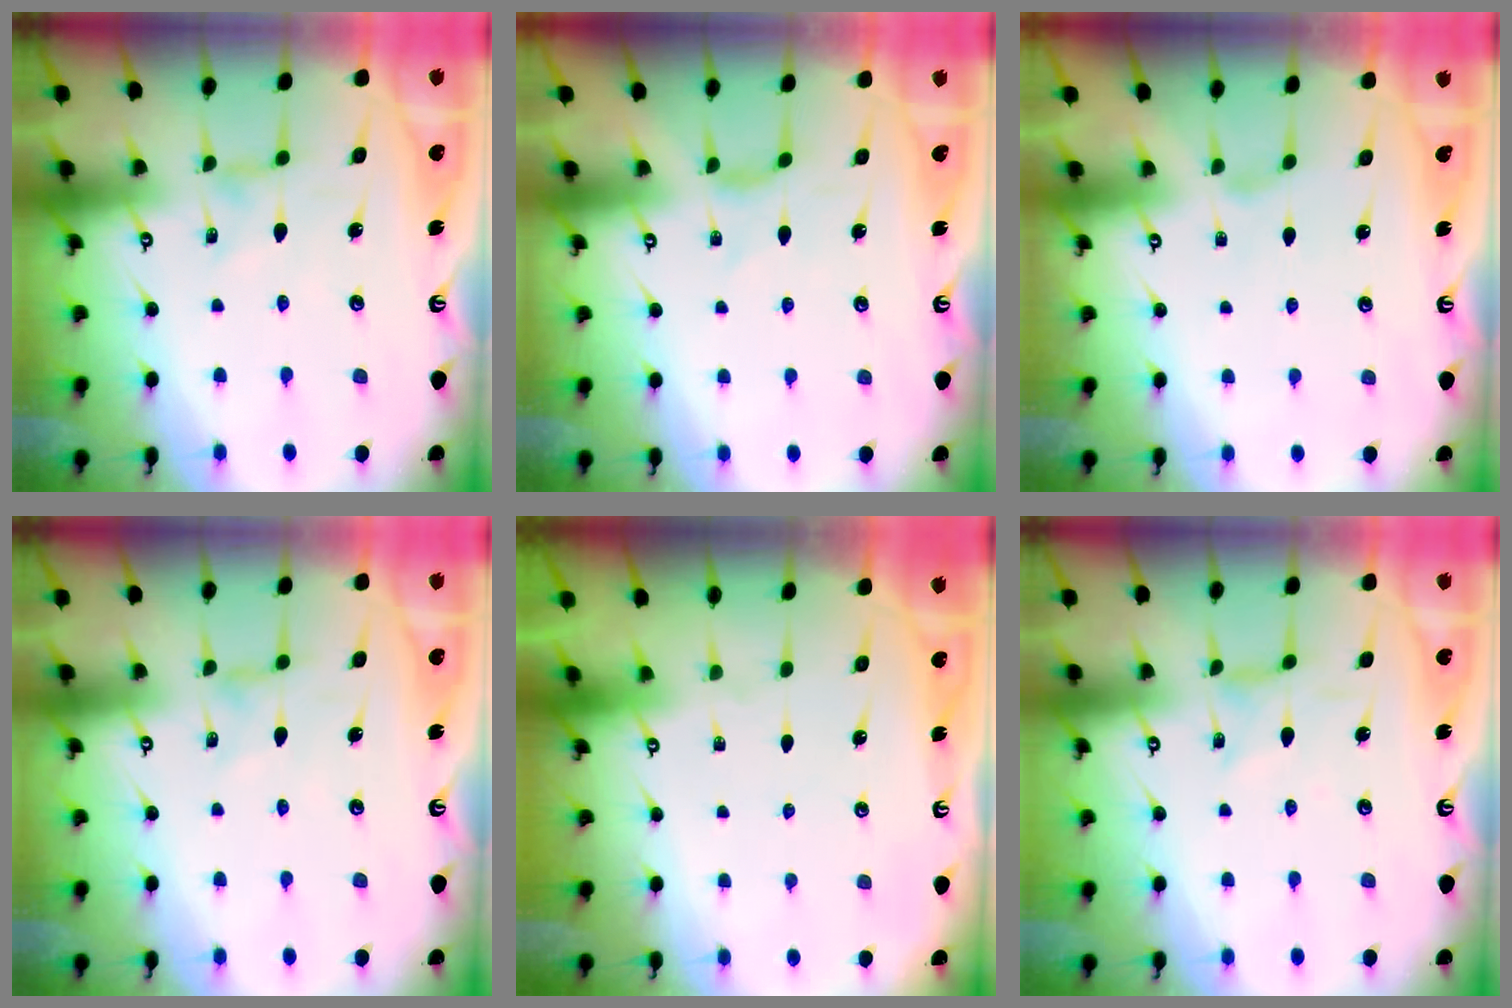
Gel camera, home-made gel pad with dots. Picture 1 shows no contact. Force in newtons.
{"total": 2.4, "press": 2.4, "slide": 0.5}
{"total": 1.6, "press": 1.5, "slide": 0.5}
{"total": 0.0}
{"total": 0.0}
{"total": 1.1, "press": 1.0, "slide": 0.3}